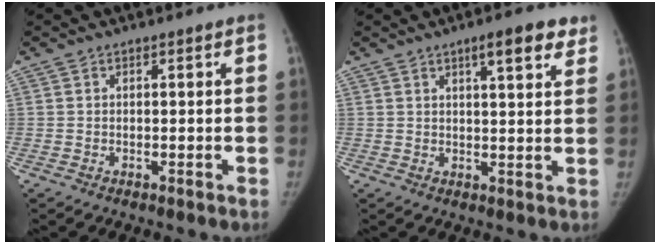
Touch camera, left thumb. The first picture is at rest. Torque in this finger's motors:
{"motor_torque": [0.07, -0.33, 0.64, -0.55, 0.16]}